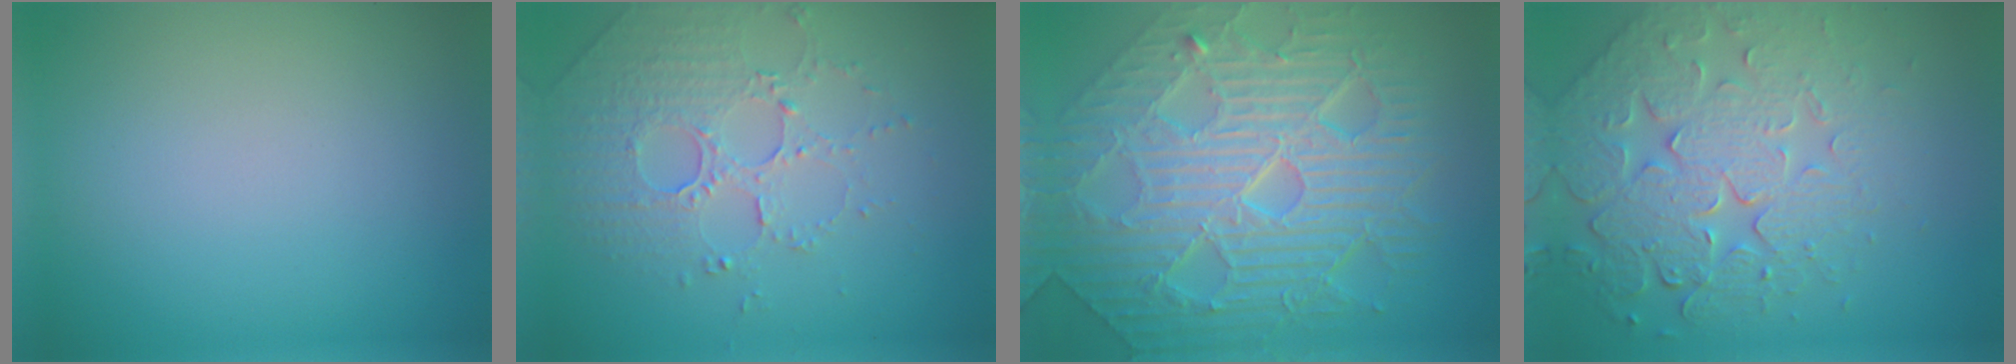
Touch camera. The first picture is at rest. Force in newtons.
{"total": 5.0, "press": 3.4, "slide": 3.6}
{"total": 11.7, "press": 7.6, "slide": 8.9}
{"total": 8.0, "press": 5.7, "slide": 5.5}